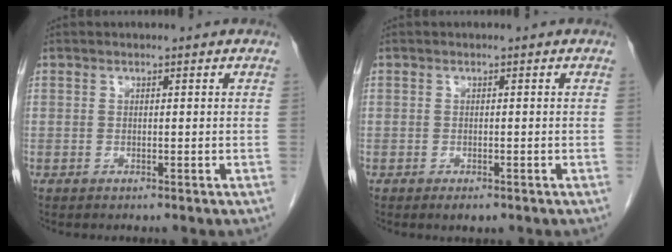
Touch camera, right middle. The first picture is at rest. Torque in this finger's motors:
{"motor_torque": [-0.06, 0.13, -0.16, -0.04]}